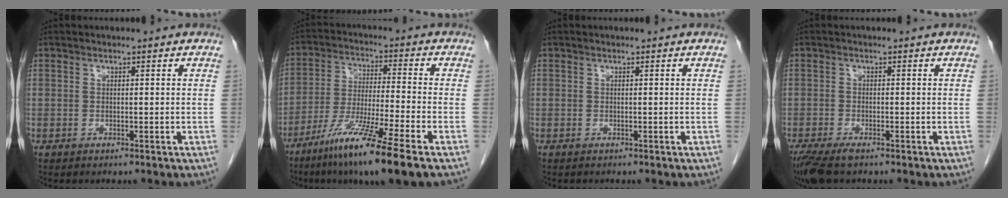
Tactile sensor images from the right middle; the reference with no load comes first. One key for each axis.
{"total": 13.0, "fx": -8.2, "fy": -1.1, "fz": 10.0, "tx": -0.195, "ty": -0.047, "tz": -0.151}
{"total": 0.0}
{"total": 4.9, "fx": -3.6, "fy": 1.2, "fz": 3.1, "tx": -0.061, "ty": -0.013, "tz": -0.063}